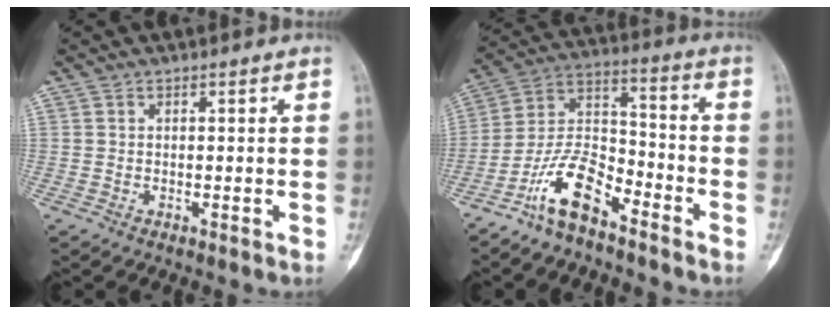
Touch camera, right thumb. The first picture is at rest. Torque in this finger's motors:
{"motor_torque": [0.14, 0.16, 0.83, -0.75, 0.09]}